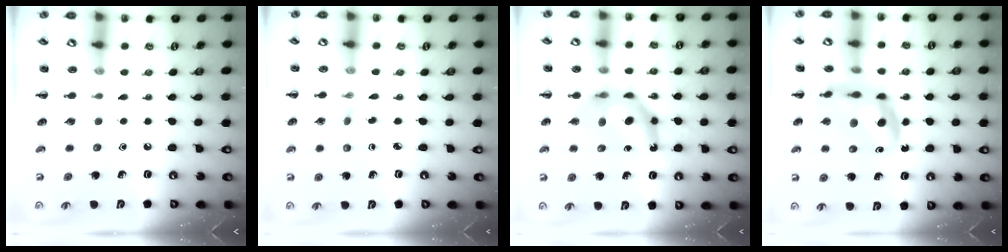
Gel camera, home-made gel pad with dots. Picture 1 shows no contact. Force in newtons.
{"total": 1.9, "press": 1.6, "slide": 0.9}
{"total": 9.1, "press": 8.6, "slide": 2.9}
{"total": 11.7, "press": 11.3, "slide": 3.0}